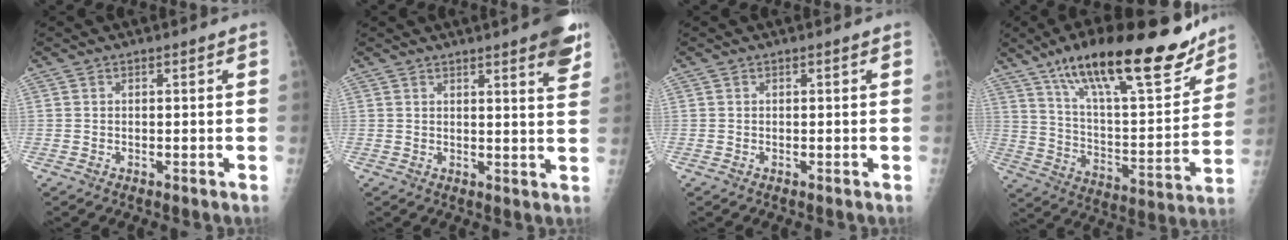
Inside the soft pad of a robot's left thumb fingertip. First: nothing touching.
{"total": 8.0, "force": [5.0, 1.1, 6.1], "torque": [-0.063, -0.018, 0.056]}
{"total": 0.0}
{"total": 27.3, "force": [18.6, 7.9, 18.3], "torque": [-0.251, -0.064, 0.303]}